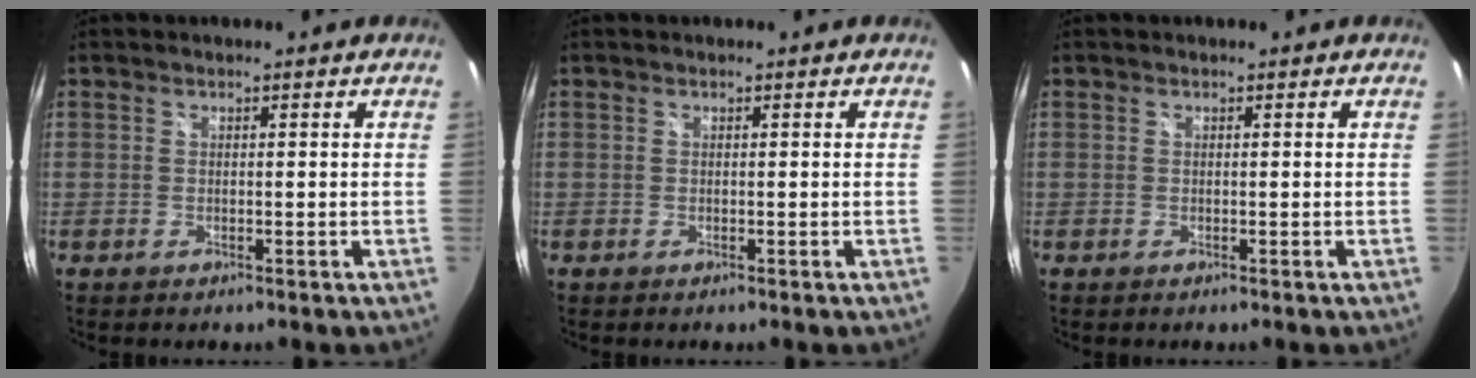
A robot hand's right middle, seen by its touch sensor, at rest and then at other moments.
{"total": 0.0}
{"total": 0.0}